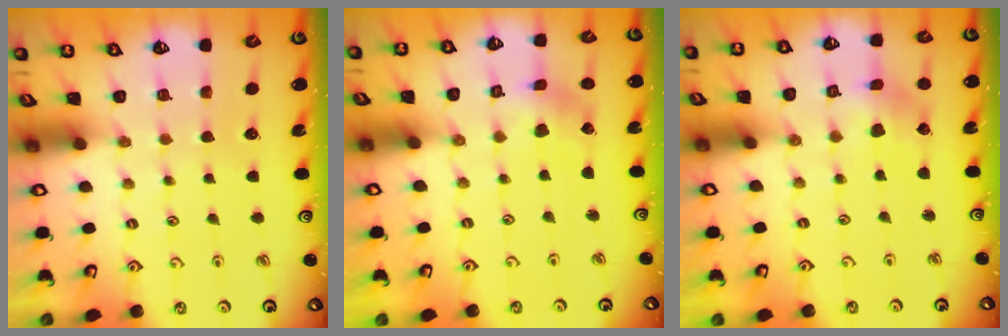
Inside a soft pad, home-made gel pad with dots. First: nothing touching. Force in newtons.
{"total": 2.0, "press": 1.9, "slide": 0.4}
{"total": 2.7, "press": 2.7, "slide": 0.5}